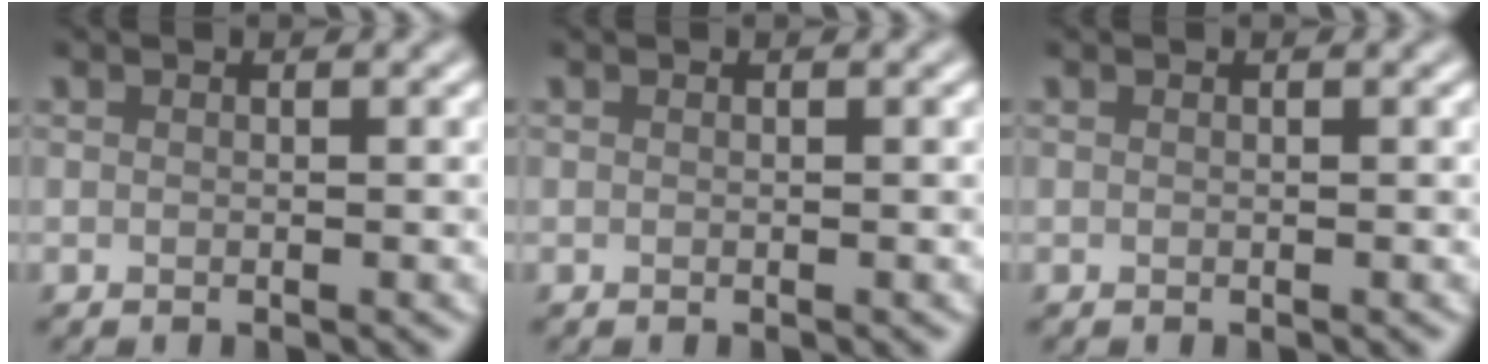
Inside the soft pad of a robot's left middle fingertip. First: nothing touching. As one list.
[{"total": 0.0}, {"total": 0.0}]